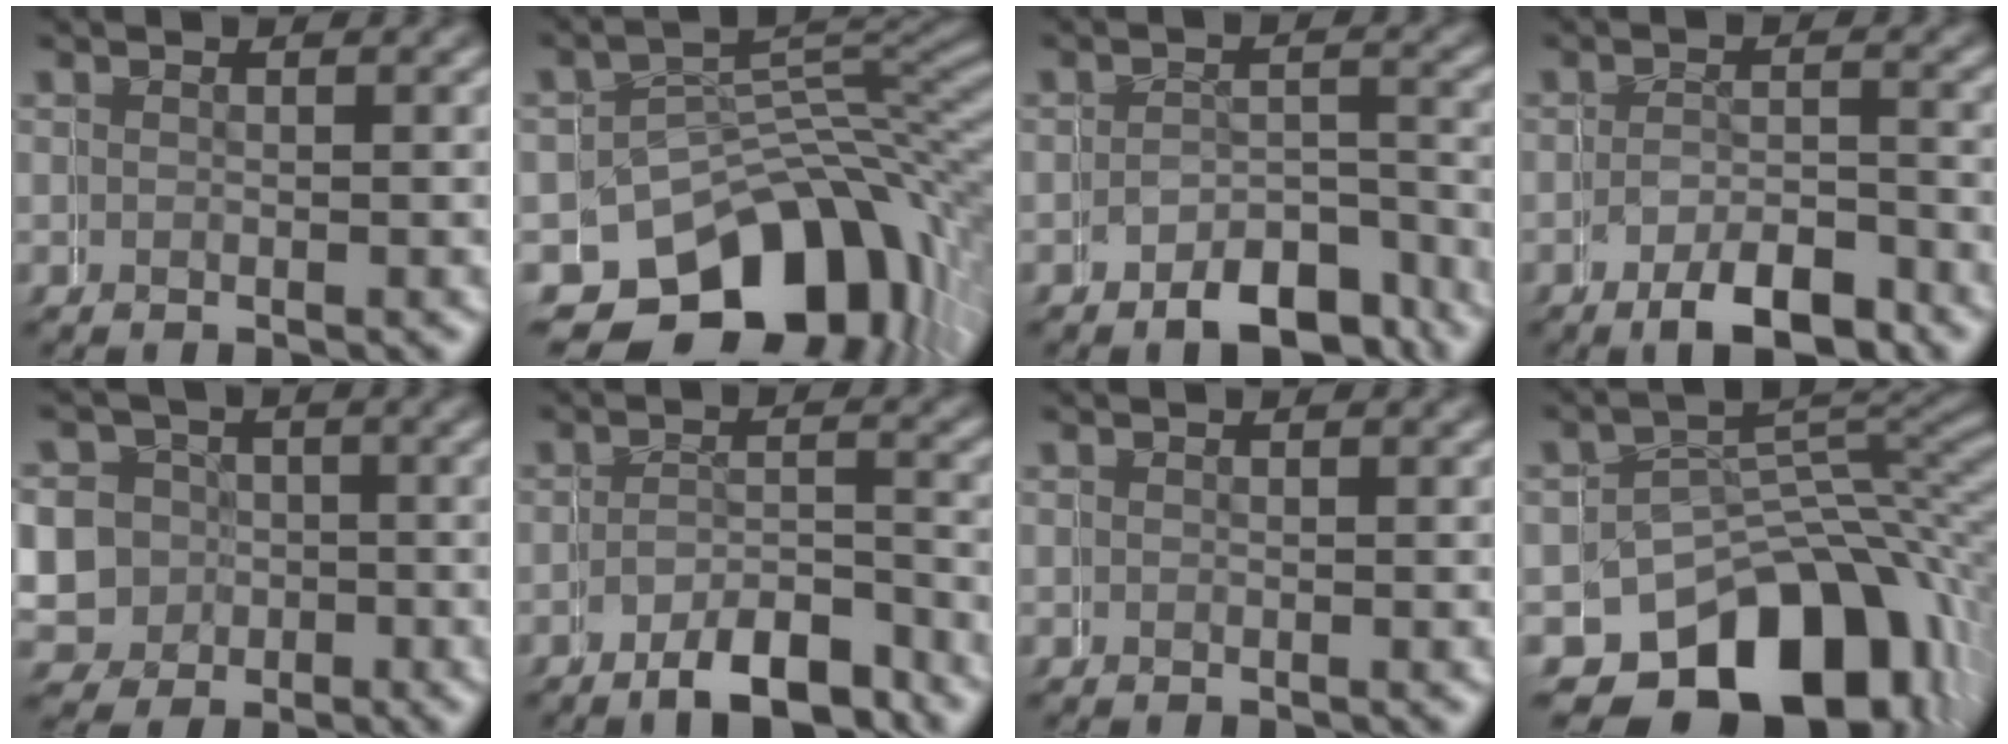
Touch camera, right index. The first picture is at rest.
{"total": 14.5, "force": [-6.8, 10.5, 7.3], "torque": [-0.111, -0.029, -0.097]}
{"total": 5.3, "force": [-4.8, 2.0, 0.8], "torque": [0.002, -0.009, -0.075]}
{"total": 4.4, "force": [-3.4, 1.9, 2.0], "torque": [-0.021, -0.010, -0.061]}
{"total": 7.3, "force": [-0.1, 7.2, 0.4], "torque": [-0.020, -0.035, -0.004]}
{"total": 5.7, "force": [-5.4, 1.7, 1.0], "torque": [-0.006, -0.011, -0.087]}
{"total": 0.0}
{"total": 13.3, "force": [-6.5, 9.2, 7.1], "torque": [-0.099, -0.028, -0.090]}